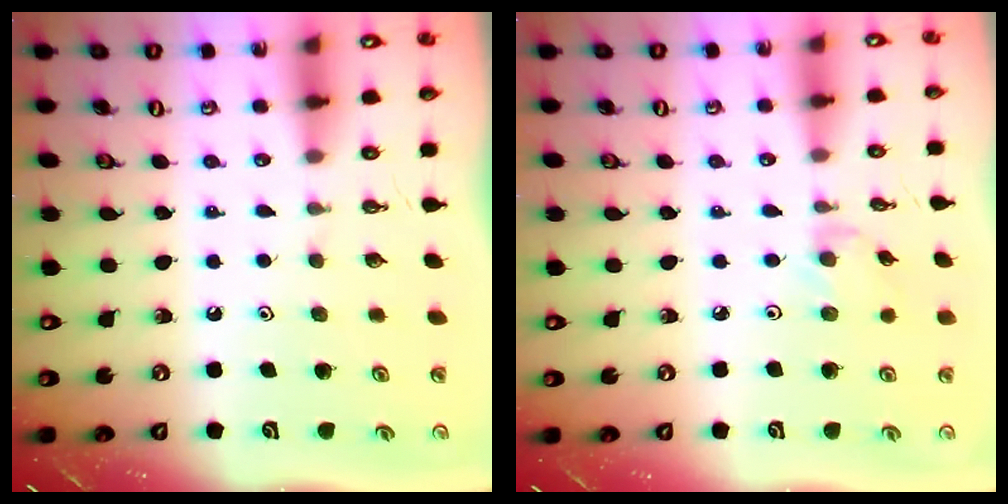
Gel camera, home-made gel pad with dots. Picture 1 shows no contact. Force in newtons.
{"total": 2.1, "press": 2.1, "slide": 0.4}